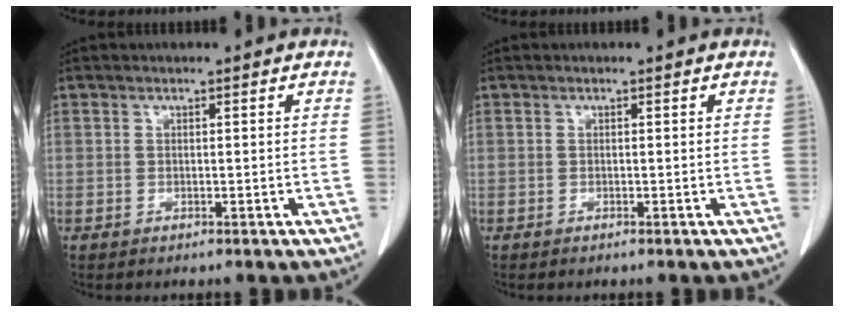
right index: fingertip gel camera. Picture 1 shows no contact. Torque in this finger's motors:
{"motor_torque": [0.06, 0.00, -0.01, 0.01]}